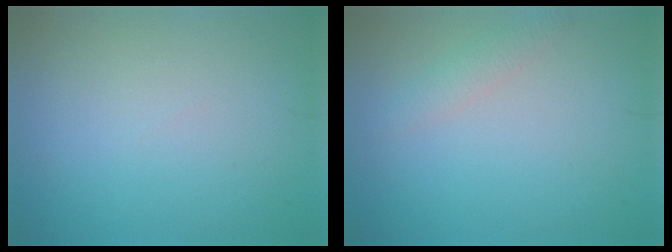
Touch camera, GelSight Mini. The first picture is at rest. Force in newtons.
{"total": 1.4, "press": 1.4, "slide": 0.0}